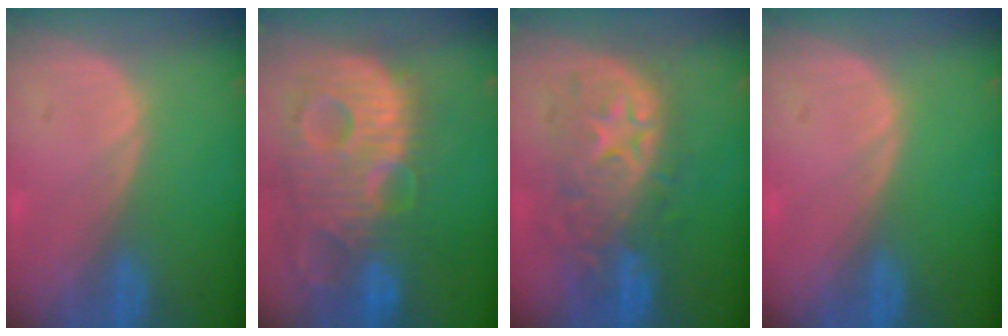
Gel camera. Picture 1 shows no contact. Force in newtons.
{"total": 14.0, "press": 12.0, "slide": 7.1}
{"total": 9.9, "press": 9.2, "slide": 3.5}
{"total": 0.0}